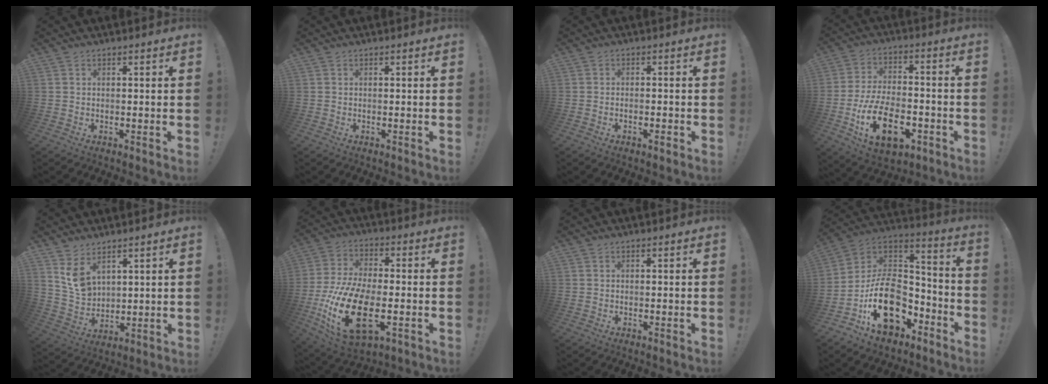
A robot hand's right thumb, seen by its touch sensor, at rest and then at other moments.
{"total": 0.0}
{"total": 1.8, "force": [-1.2, 0.4, 1.3], "torque": [-0.017, 0.005, -0.019]}
{"total": 19.4, "force": [-8.1, 10.6, 14.1], "torque": [-0.254, 0.049, -0.129]}
{"total": 8.2, "force": [5.4, 5.0, 3.7], "torque": [-0.065, -0.036, 0.107]}
{"total": 22.8, "force": [-5.9, 12.2, 18.3], "torque": [-0.360, 0.023, -0.089]}
{"total": 0.0}
{"total": 22.1, "force": [-7.8, 15.4, 13.8], "torque": [-0.226, 0.042, -0.118]}